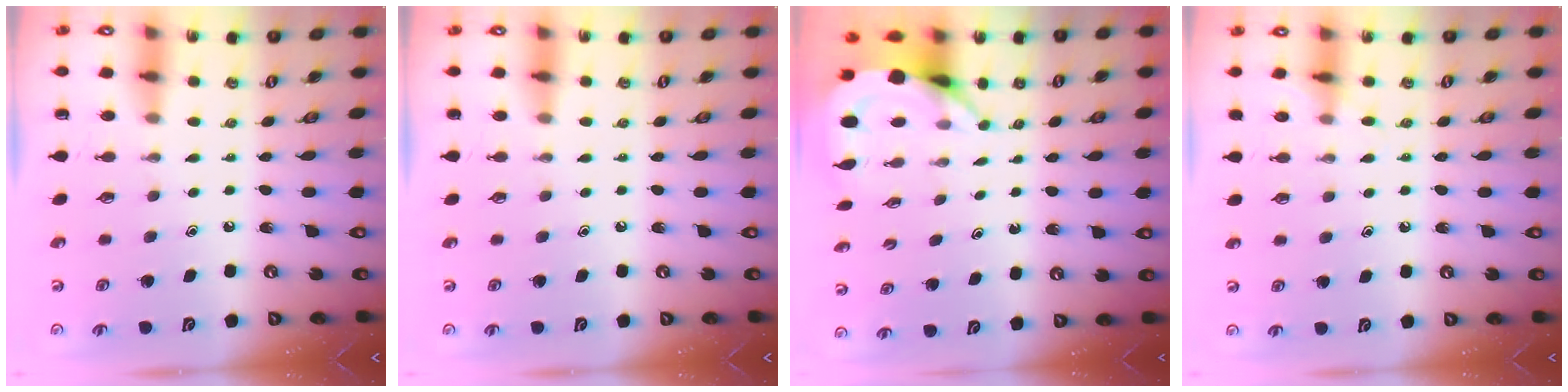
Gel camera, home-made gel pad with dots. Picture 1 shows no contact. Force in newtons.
{"total": 0.0}
{"total": 4.1, "press": 4.1, "slide": 0.3}
{"total": 5.9, "press": 5.8, "slide": 0.7}